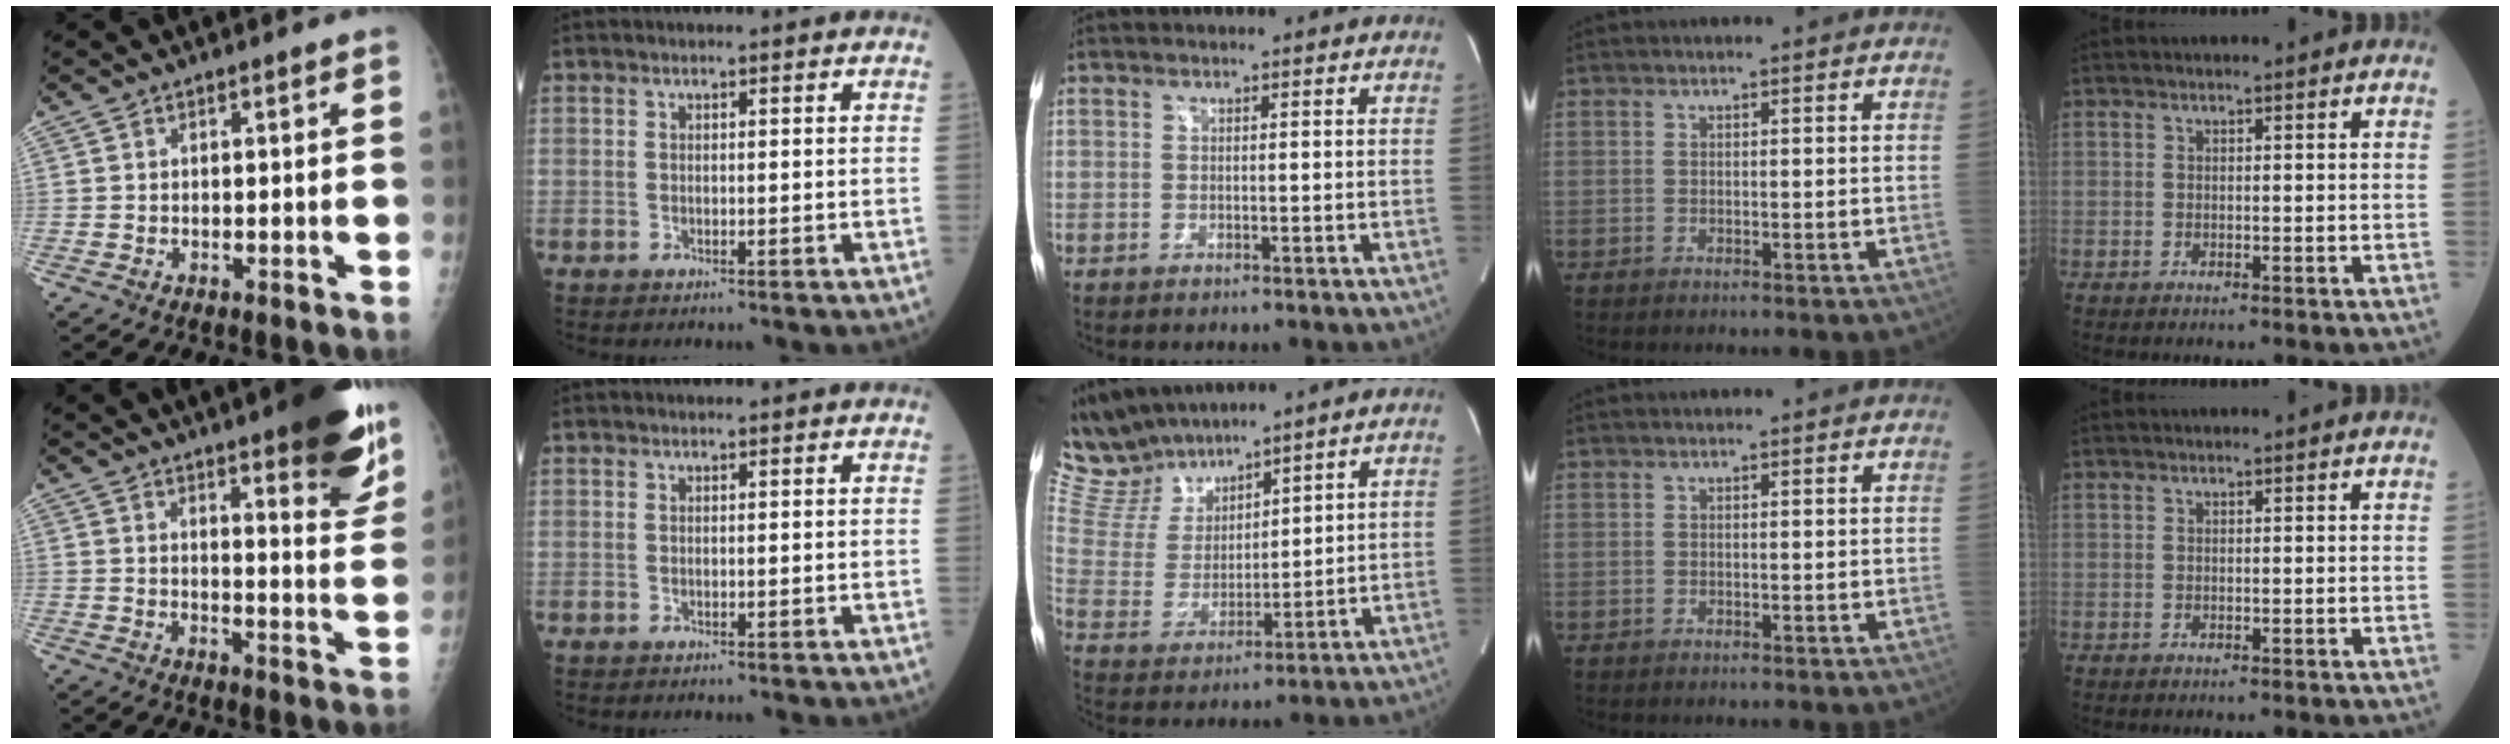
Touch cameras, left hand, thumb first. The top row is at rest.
{"thumb": {"total": 18.7, "force": [12.5, 4.1, 13.2], "torque": [-0.147, -0.066, 0.159]}, "middle": {"total": 11.0, "force": [10.1, 3.4, 2.6], "torque": [-0.075, 0.020, 0.212]}}